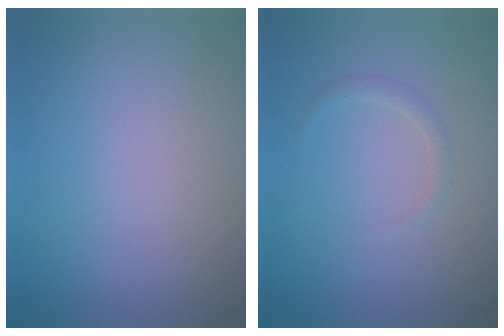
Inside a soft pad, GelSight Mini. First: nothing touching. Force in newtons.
{"total": 0.8, "press": 0.8, "slide": 0.2}